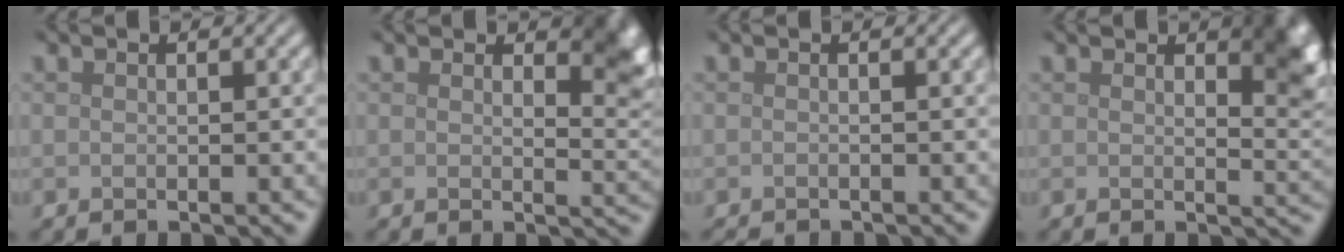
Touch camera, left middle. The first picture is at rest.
{"total": 3.6, "force": [1.8, 1.7, 2.7], "torque": [-0.026, -0.009, 0.027]}
{"total": 1.7, "force": [-1.7, 0.2, 0.4], "torque": [0.001, -0.009, -0.027]}
{"total": 4.2, "force": [2.0, 1.5, 3.3], "torque": [-0.032, -0.003, 0.031]}